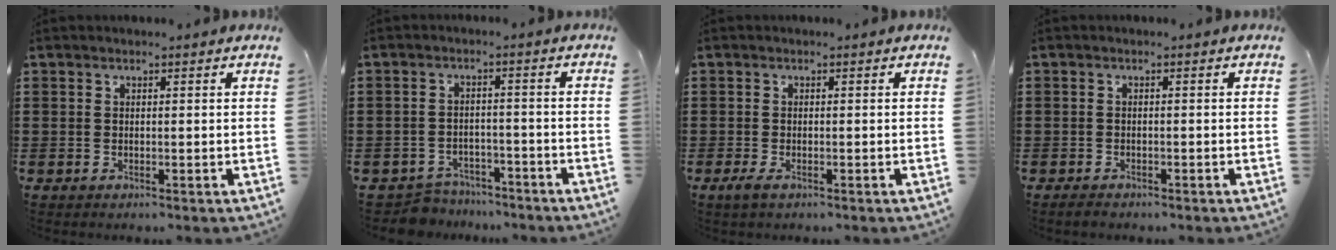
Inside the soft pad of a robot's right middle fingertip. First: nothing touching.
{"total": 4.4, "force": [-4.3, 0.9, -0.3], "torque": [-0.003, 0.007, -0.091]}
{"total": 1.4, "force": [-0.7, 0.6, 1.0], "torque": [-0.029, -0.003, -0.018]}
{"total": 1.2, "force": [-1.0, 0.6, 0.0], "torque": [-0.003, 0.003, -0.022]}